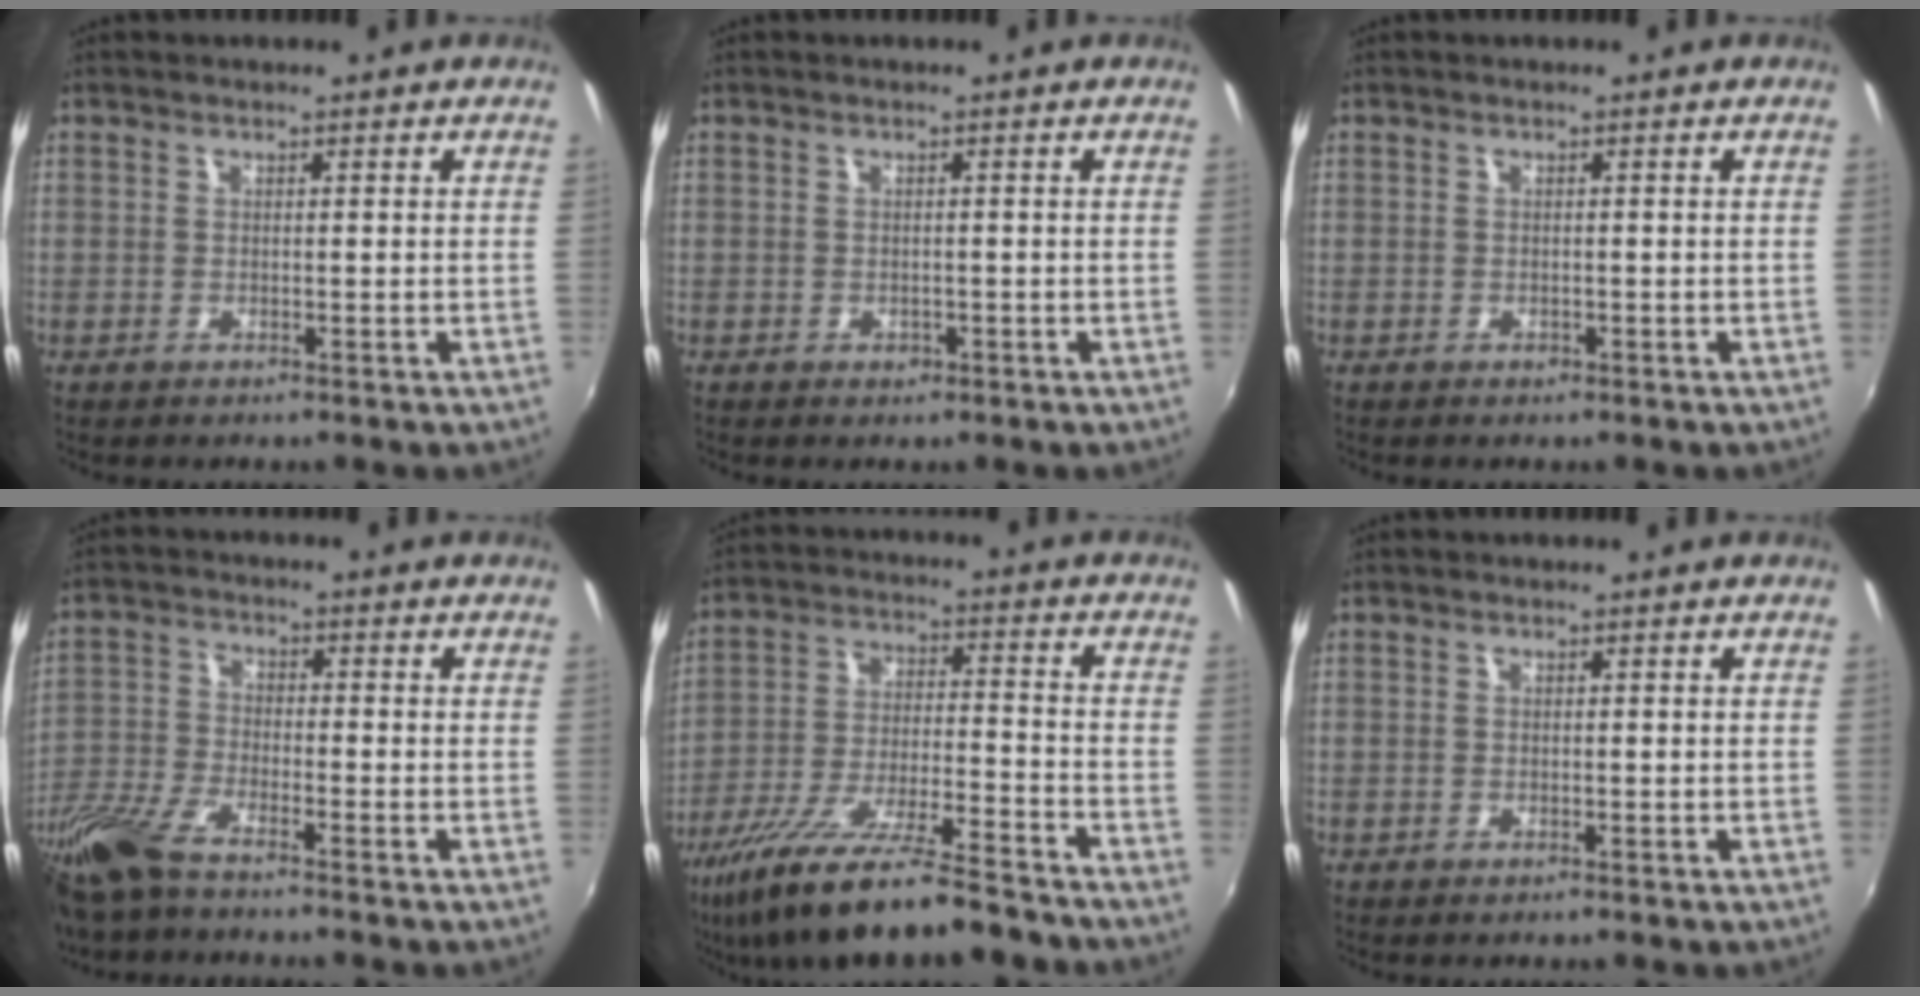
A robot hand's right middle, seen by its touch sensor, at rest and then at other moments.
{"total": 1.1, "force": [-0.5, 0.9, 0.3], "torque": [-0.007, -0.004, -0.006]}
{"total": 0.6, "force": [-0.4, 0.5, 0.1], "torque": [-0.003, -0.003, -0.006]}
{"total": 11.4, "force": [-8.8, 2.8, 6.6], "torque": [-0.160, -0.022, -0.184]}
{"total": 19.1, "force": [-15.5, 2.8, 10.9], "torque": [-0.214, -0.040, -0.259]}
{"total": 0.0}